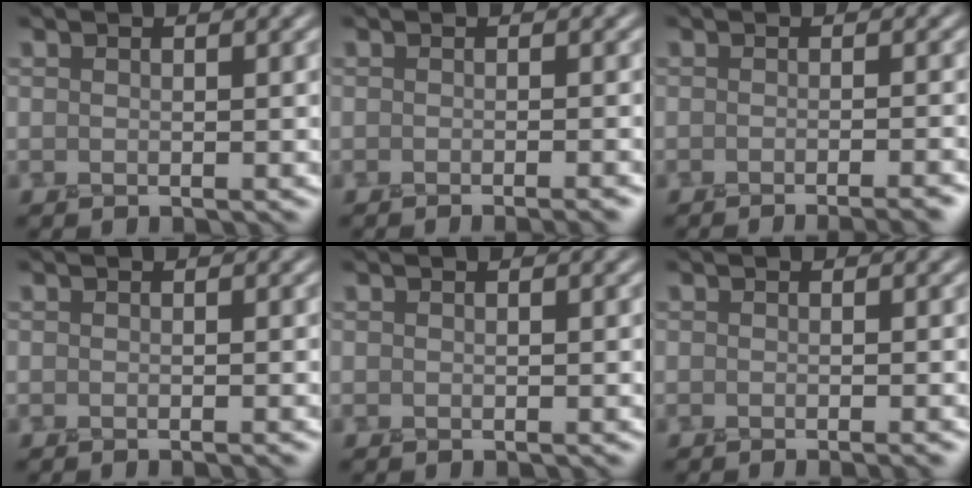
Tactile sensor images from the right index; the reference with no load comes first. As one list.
[{"total": 2.5, "force": [-1.3, 0.8, 2.0], "torque": [-0.003, 0.001, -0.016]}, {"total": 4.3, "force": [-2.7, 1.3, 3.1], "torque": [-0.017, 0.009, -0.030]}, {"total": 0.7, "force": [-0.3, 0.1, 0.6], "torque": [-0.003, -0.001, -0.007]}, {"total": 0.0}, {"total": 1.3, "force": [-0.5, 0.4, 1.2], "torque": [-0.005, -0.005, -0.009]}]